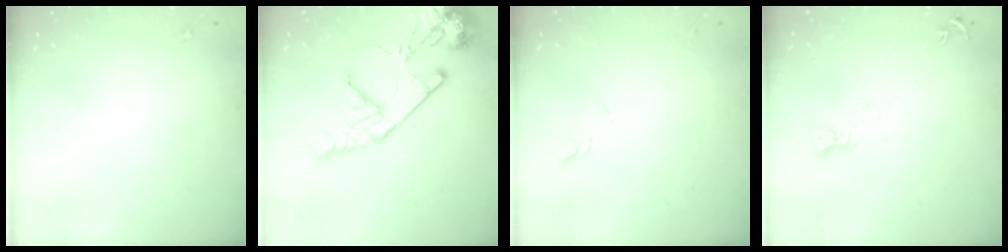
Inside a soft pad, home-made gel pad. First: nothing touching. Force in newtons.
{"total": 20.6, "press": 20.5, "slide": 2.7}
{"total": 2.7, "press": 2.6, "slide": 0.3}
{"total": 3.5, "press": 3.5, "slide": 0.3}